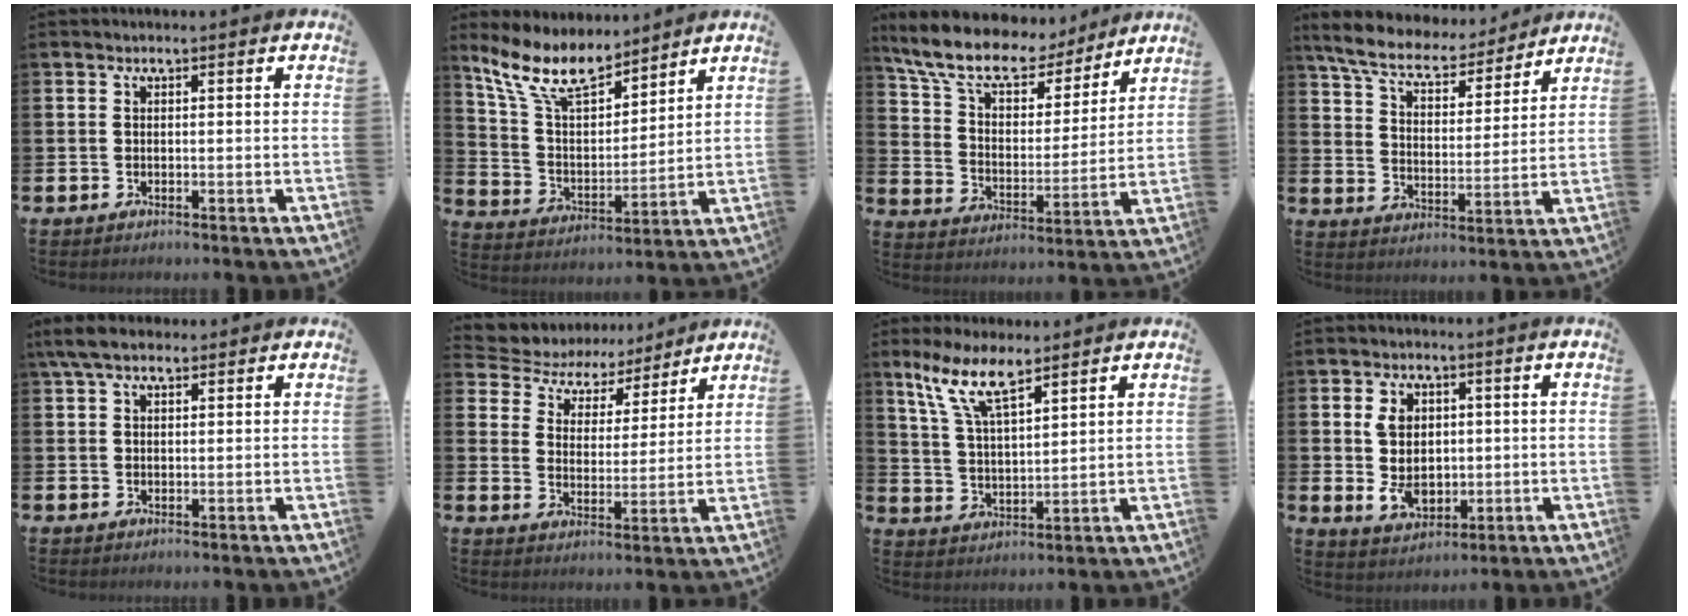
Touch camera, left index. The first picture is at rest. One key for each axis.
{"total": 9.3, "fx": 7.9, "fy": 3.1, "fz": 4.0, "tx": -0.114, "ty": -0.040, "tz": 0.143}
{"total": 11.1, "fx": 9.6, "fy": 4.1, "fz": 4.0, "tx": -0.115, "ty": -0.057, "tz": 0.169}
{"total": 7.4, "fx": 6.8, "fy": 1.8, "fz": 2.2, "tx": -0.070, "ty": -0.052, "tz": 0.116}
{"total": 4.6, "fx": 3.4, "fy": 1.8, "fz": 2.5, "tx": -0.052, "ty": -0.001, "tz": 0.062}
{"total": 5.1, "fx": 4.3, "fy": 2.7, "fz": -0.1, "tx": -0.026, "ty": -0.038, "tz": 0.069}
{"total": 8.9, "fx": 7.0, "fy": 2.3, "fz": 5.0, "tx": -0.113, "ty": -0.018, "tz": 0.126}
{"total": 5.9, "fx": 1.0, "fy": 4.6, "fz": 3.7, "tx": -0.074, "ty": 0.008, "tz": 0.012}